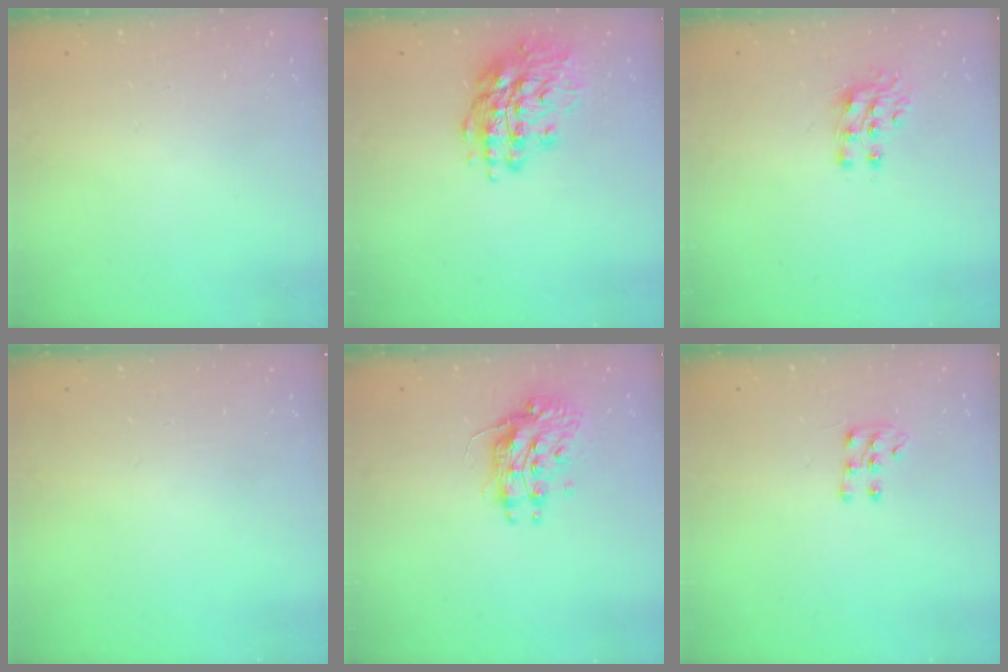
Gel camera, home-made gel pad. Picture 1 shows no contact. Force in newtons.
{"total": 16.9, "press": 16.6, "slide": 3.1}
{"total": 7.8, "press": 7.7, "slide": 0.8}
{"total": 0.0}
{"total": 10.6, "press": 10.6, "slide": 0.7}
{"total": 6.3, "press": 6.1, "slide": 1.6}